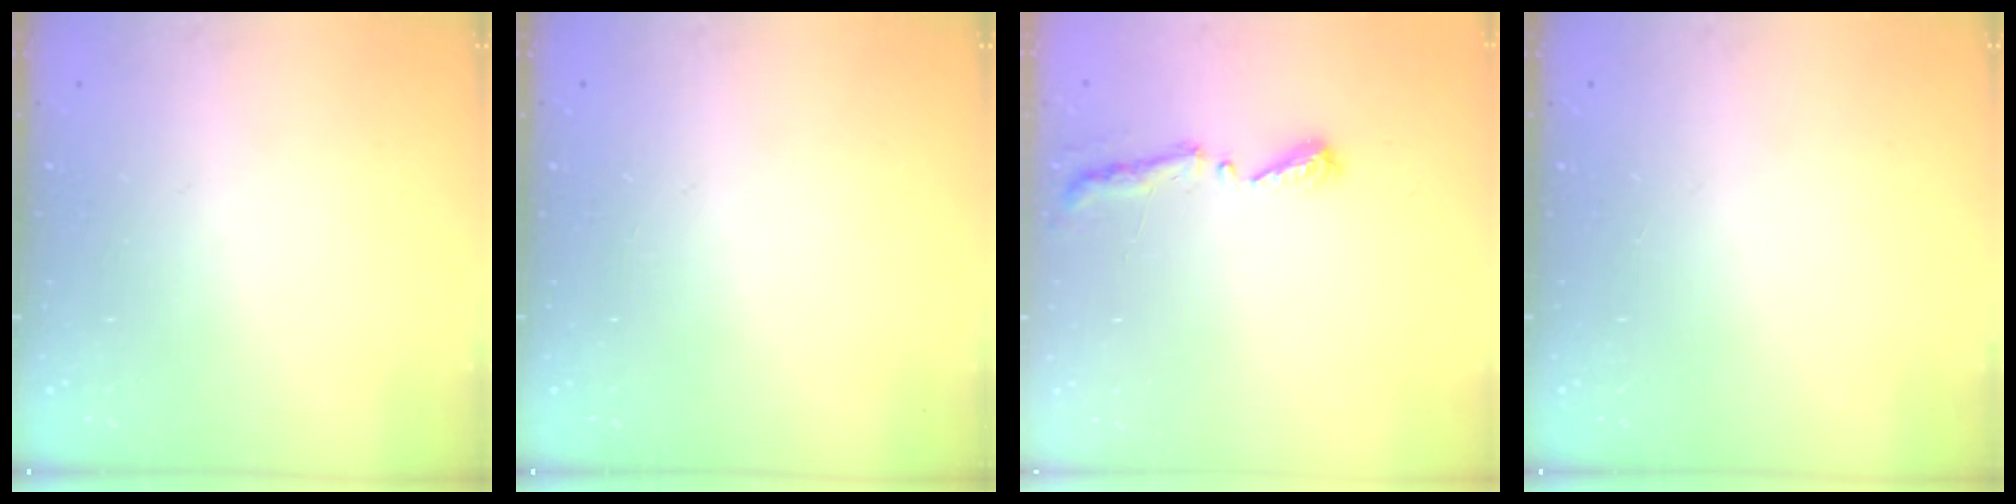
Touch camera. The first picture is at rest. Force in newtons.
{"total": 0.0}
{"total": 5.1, "press": 5.0, "slide": 0.6}
{"total": 0.0}